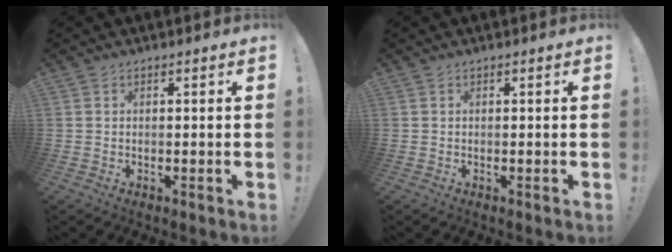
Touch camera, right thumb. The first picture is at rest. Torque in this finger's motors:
{"motor_torque": [0.12, 0.08, 0.18, -0.06, -0.01]}